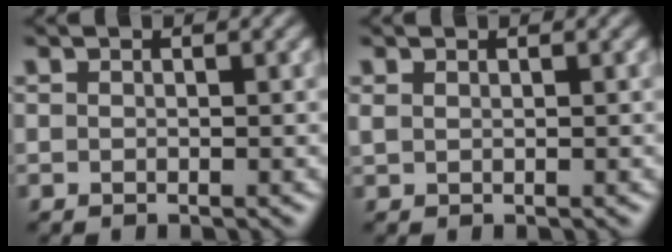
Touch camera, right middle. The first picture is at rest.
{"total": 0.6, "force": [0.4, 0.3, 0.4], "torque": [-0.012, 0.005, 0.008]}